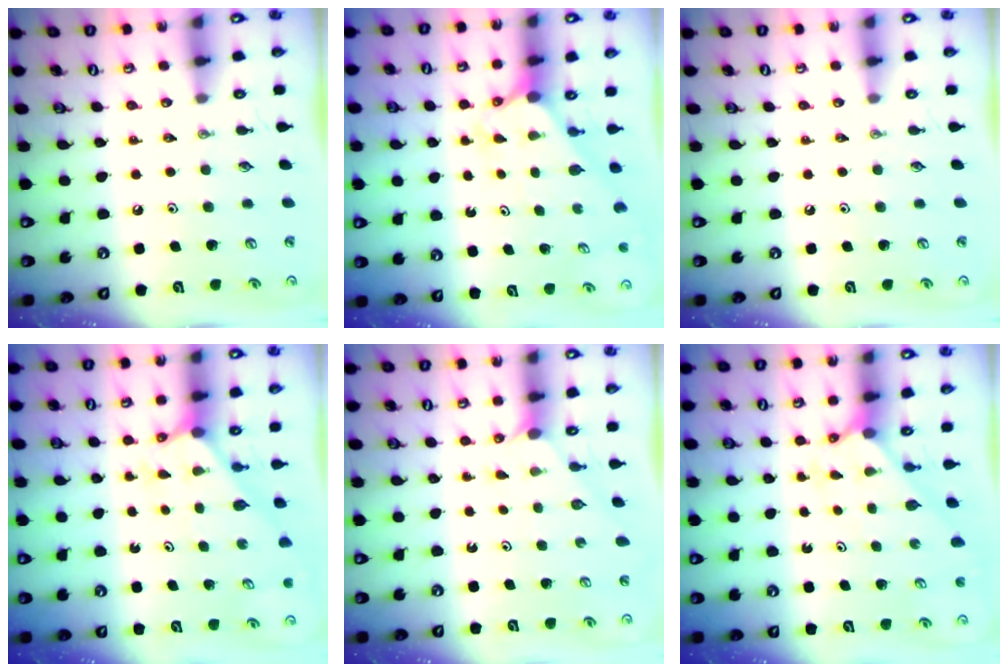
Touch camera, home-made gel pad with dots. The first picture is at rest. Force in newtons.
{"total": 2.2, "press": 2.2, "slide": 0.2}
{"total": 0.0}
{"total": 2.8, "press": 2.8, "slide": 0.2}
{"total": 1.6, "press": 1.6, "slide": 0.3}
{"total": 2.3, "press": 2.3, "slide": 0.2}